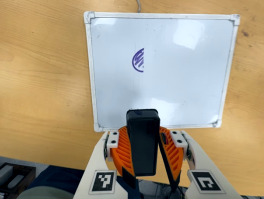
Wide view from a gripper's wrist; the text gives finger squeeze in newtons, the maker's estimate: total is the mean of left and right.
{"total": 11.6, "left": 10.9, "right": 12.3}